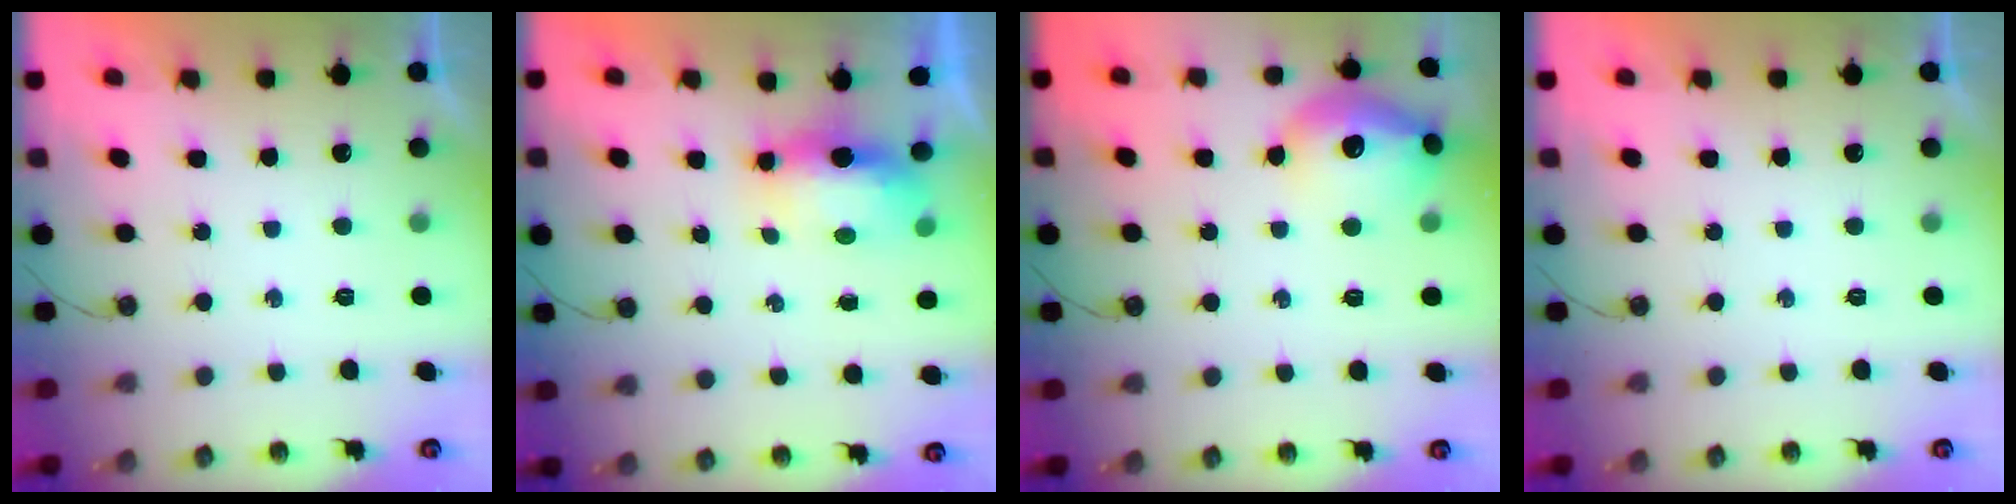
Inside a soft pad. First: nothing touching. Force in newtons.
{"total": 9.7, "press": 7.7, "slide": 6.0}
{"total": 14.8, "press": 14.7, "slide": 1.1}
{"total": 0.0}